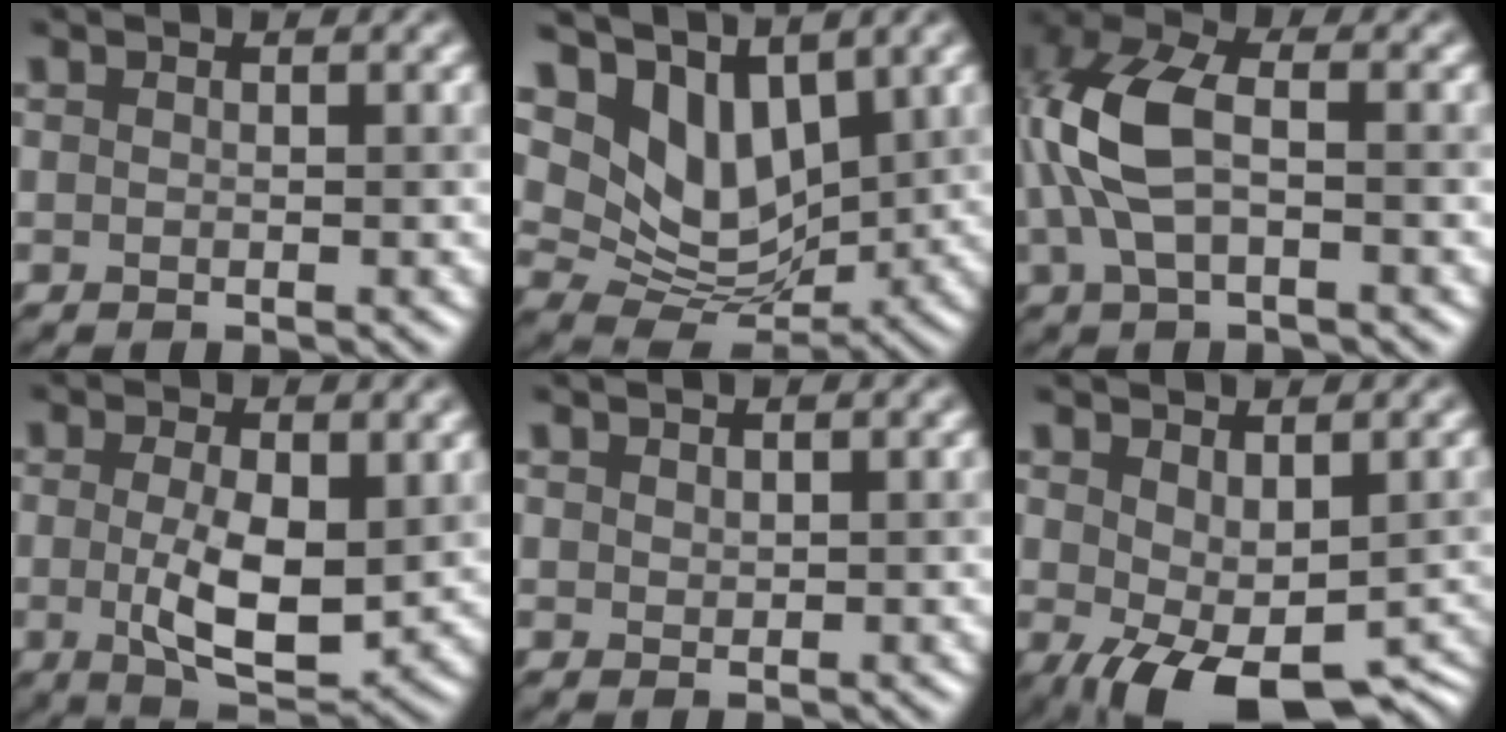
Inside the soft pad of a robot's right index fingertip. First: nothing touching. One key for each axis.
{"total": 6.9, "fx": 4.0, "fy": 4.4, "fz": 3.6, "tx": -0.082, "ty": -0.012, "tz": 0.073}
{"total": 6.3, "fx": 0.0, "fy": 3.1, "fz": 5.5, "tx": -0.139, "ty": 0.015, "tz": -0.003}
{"total": 5.6, "fx": -0.2, "fy": 2.2, "fz": 5.2, "tx": -0.101, "ty": -0.011, "tz": 0.003}
{"total": 0.8, "fx": 0.6, "fy": 0.0, "fz": -0.6, "tx": 0.001, "ty": -0.001, "tz": 0.018}
{"total": 8.3, "fx": -3.0, "fy": 4.1, "fz": 6.5, "tx": -0.119, "ty": -0.032, "tz": -0.022}